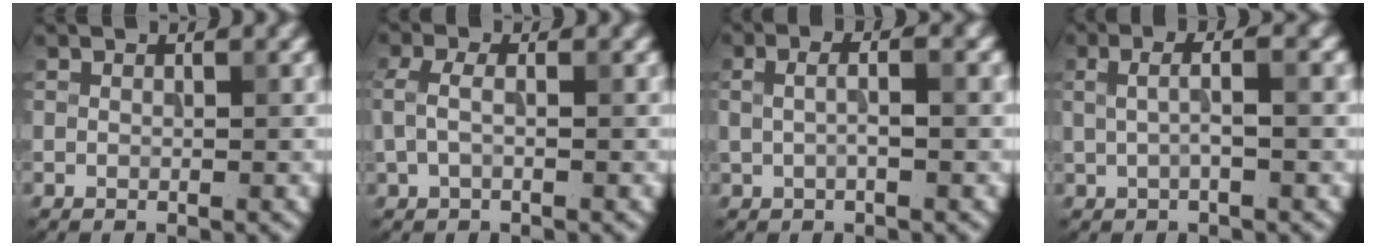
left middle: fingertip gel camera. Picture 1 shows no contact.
{"total": 1.8, "force": [-0.1, 0.9, 1.6], "torque": [-0.042, 0.004, -0.006]}
{"total": 2.2, "force": [0.2, 0.6, 2.1], "torque": [-0.038, 0.001, 0.001]}
{"total": 2.5, "force": [0.2, 0.6, 2.4], "torque": [-0.047, 0.008, 0.002]}